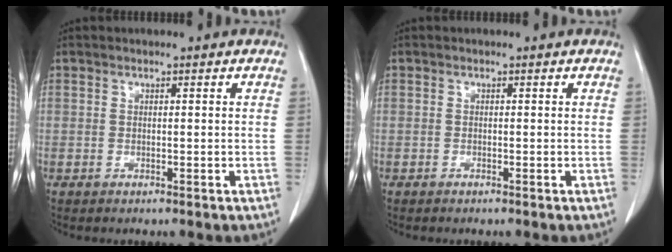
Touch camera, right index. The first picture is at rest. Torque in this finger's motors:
{"motor_torque": [-0.03, 0.04, 0.01, 0.01]}